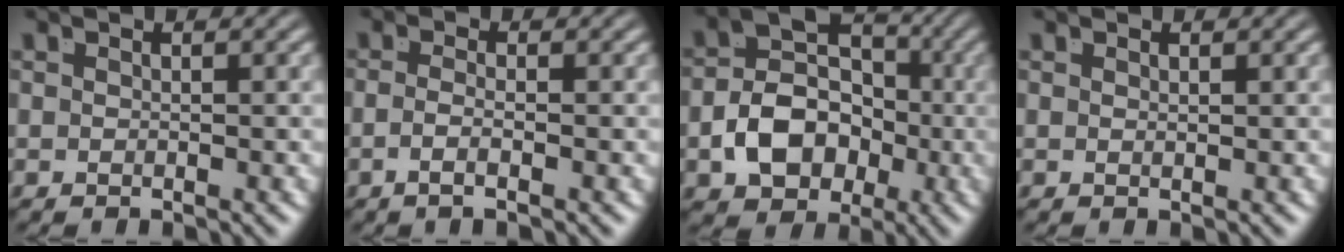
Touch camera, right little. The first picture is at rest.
{"total": 2.2, "force": [-1.3, -0.6, 1.7], "torque": [-0.036, -0.012, -0.017]}
{"total": 6.4, "force": [-0.2, 4.6, 4.5], "torque": [-0.087, -0.015, 0.005]}
{"total": 0.6, "force": [0.2, -0.6, 0.1], "torque": [-0.001, -0.006, 0.007]}